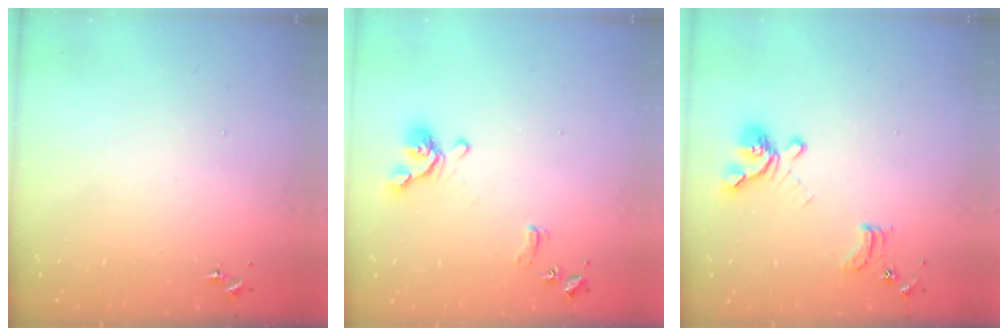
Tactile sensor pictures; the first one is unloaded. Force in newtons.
{"total": 11.3, "press": 11.2, "slide": 1.3}
{"total": 14.2, "press": 14.1, "slide": 1.6}